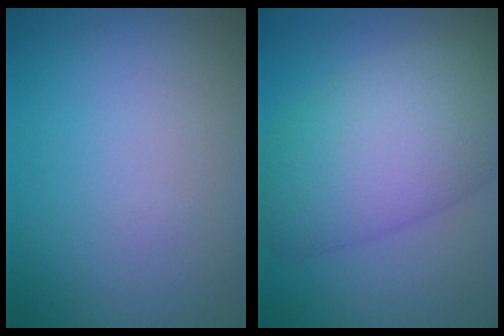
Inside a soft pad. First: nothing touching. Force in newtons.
{"total": 9.1, "press": 9.1, "slide": 0.2}